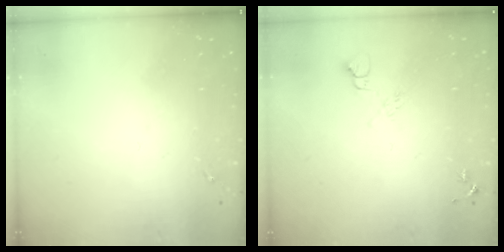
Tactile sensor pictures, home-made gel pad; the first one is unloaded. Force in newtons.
{"total": 6.6, "press": 6.5, "slide": 0.8}